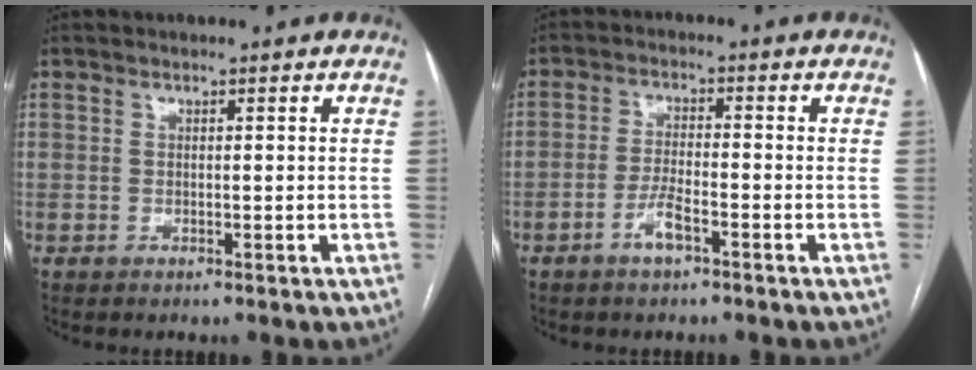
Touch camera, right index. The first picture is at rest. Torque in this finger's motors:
{"motor_torque": [0.64, -0.02, 0.03, 0.04]}